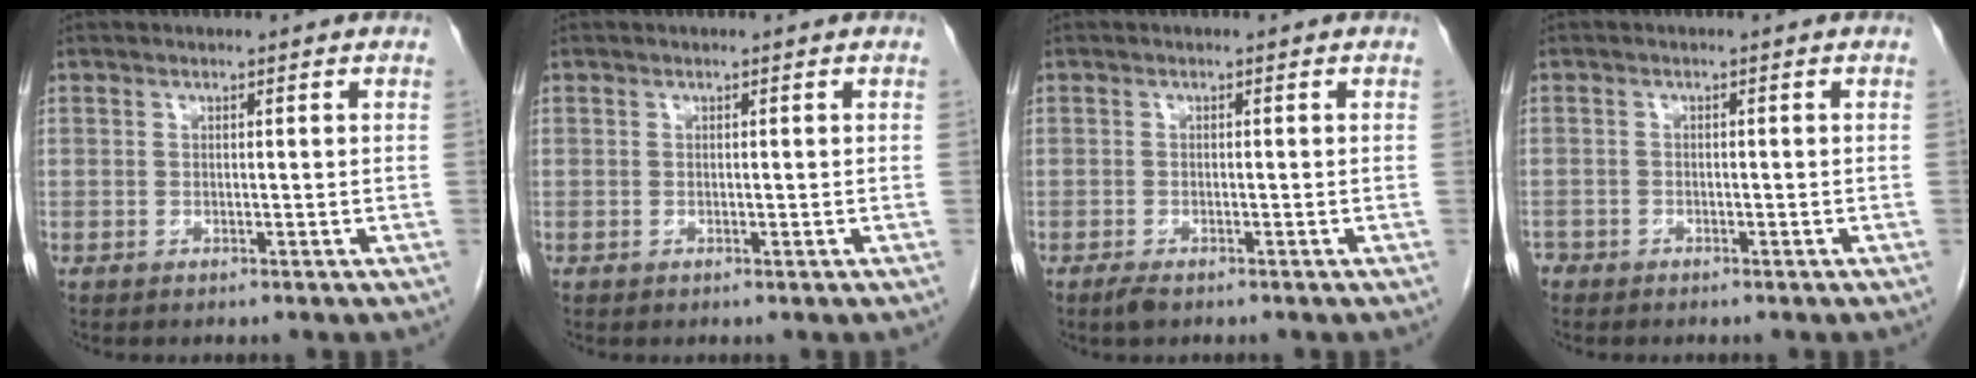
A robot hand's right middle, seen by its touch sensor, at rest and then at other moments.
{"total": 0.0}
{"total": 1.5, "force": [-1.1, 0.4, 1.0], "torque": [-0.024, -0.003, -0.018]}
{"total": 1.7, "force": [-1.4, 1.0, 0.2], "torque": [-0.005, 0.002, -0.027]}